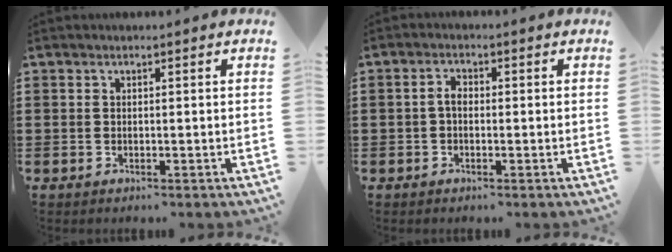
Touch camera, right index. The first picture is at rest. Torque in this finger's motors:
{"motor_torque": [0.51, -0.43, 0.22, 0.07]}